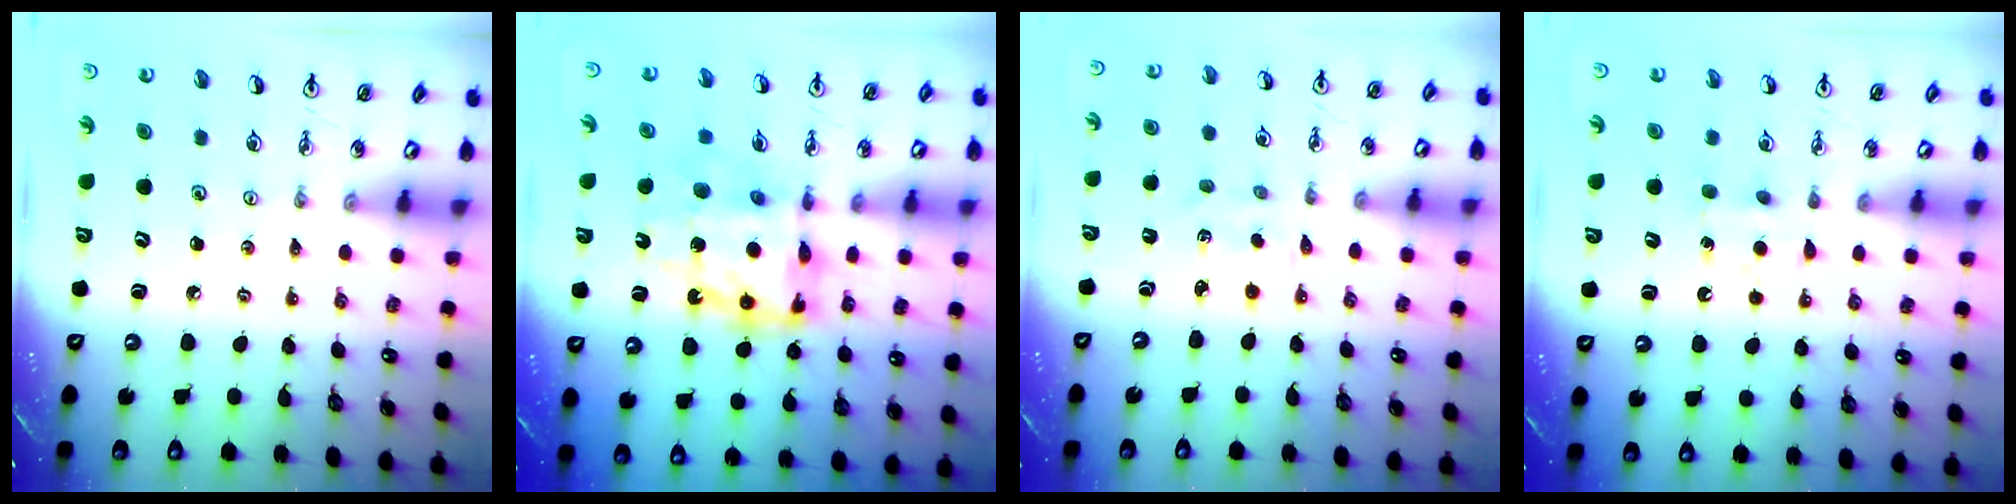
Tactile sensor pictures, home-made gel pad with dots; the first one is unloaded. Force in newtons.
{"total": 14.4, "press": 14.3, "slide": 1.4}
{"total": 1.8, "press": 1.6, "slide": 0.7}
{"total": 4.6, "press": 4.6, "slide": 0.7}